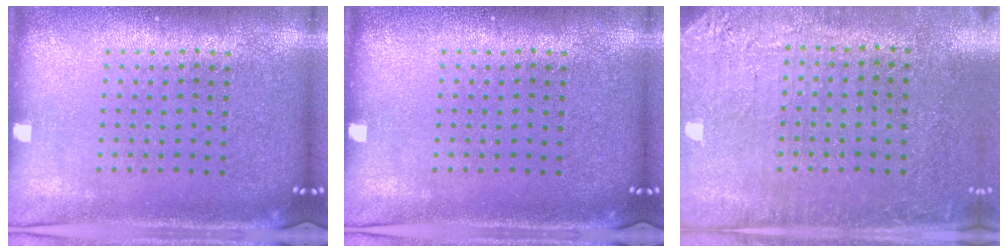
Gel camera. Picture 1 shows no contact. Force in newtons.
{"total": 0.0}
{"total": 2.8, "press": 2.6, "slide": 1.1}